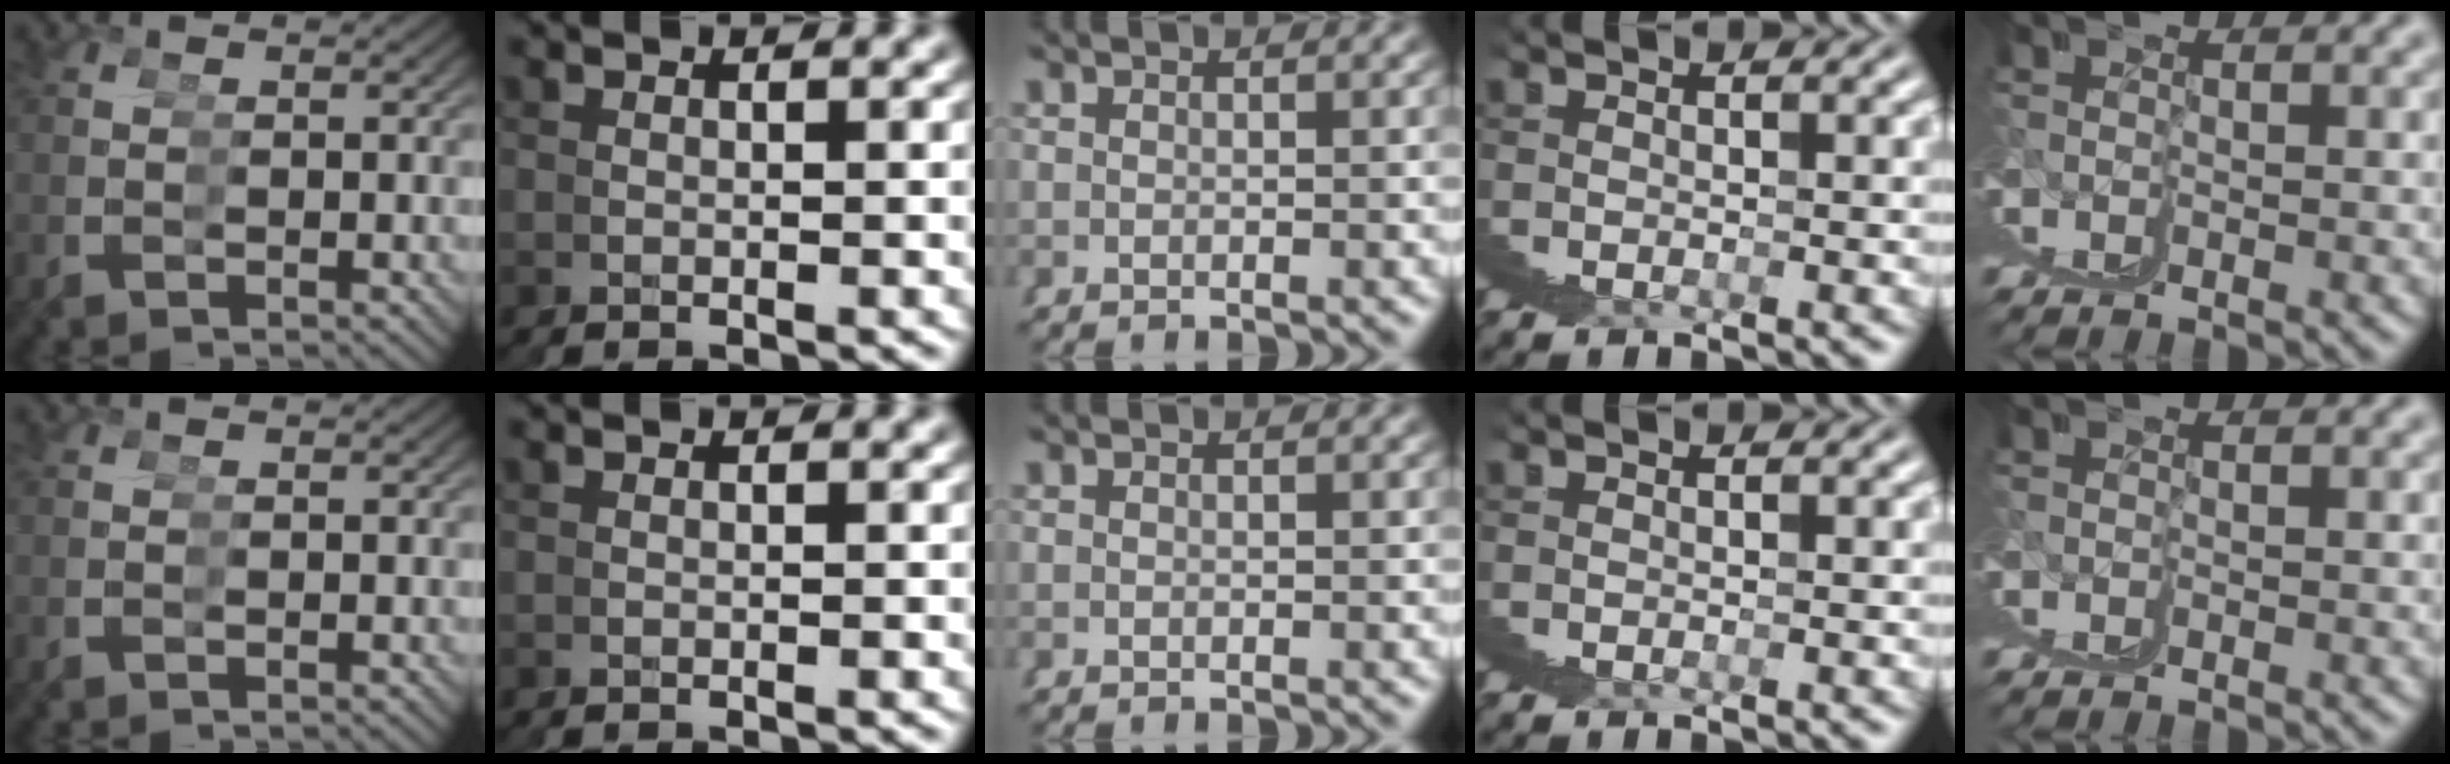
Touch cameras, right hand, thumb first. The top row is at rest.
{}